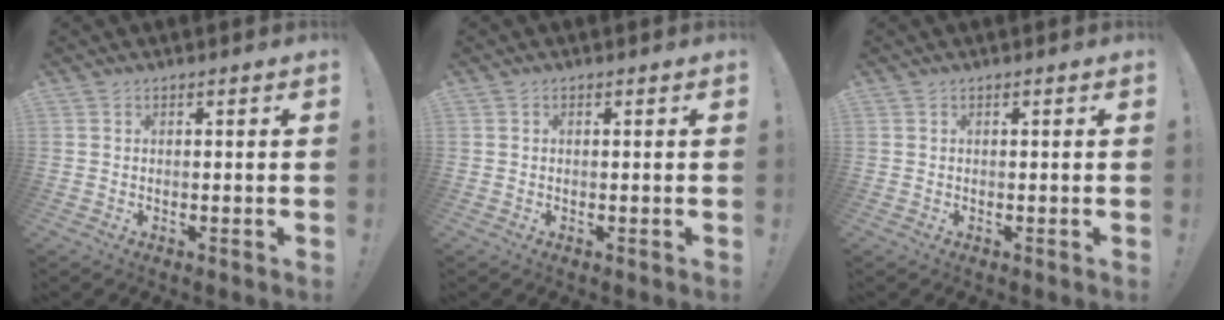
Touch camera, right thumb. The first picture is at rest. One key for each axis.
{"total": 0.0}
{"total": 0.0}